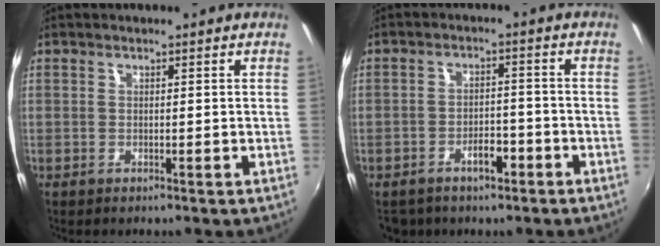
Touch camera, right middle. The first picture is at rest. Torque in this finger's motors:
{"motor_torque": [1.07, -1.07, 0.09, 0.05]}